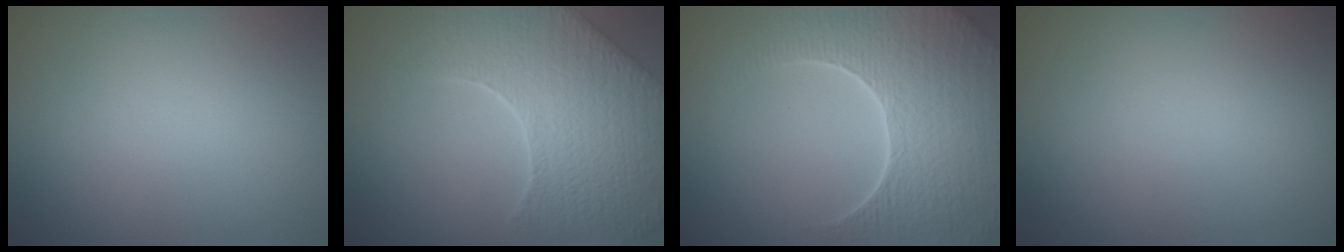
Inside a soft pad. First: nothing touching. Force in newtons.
{"total": 9.0, "press": 6.4, "slide": 6.3}
{"total": 9.4, "press": 6.7, "slide": 6.6}
{"total": 0.0}